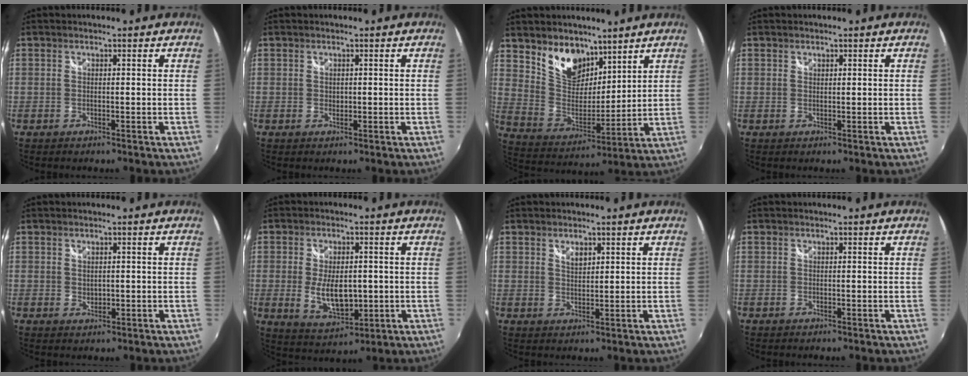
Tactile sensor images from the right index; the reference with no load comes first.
{"total": 0.6, "force": [0.2, 0.6, 0.2], "torque": [0.000, 0.000, 0.002]}
{"total": 12.0, "force": [8.3, 6.9, 5.1], "torque": [-0.100, 0.003, 0.165]}
{"total": 0.6, "force": [0.4, 0.4, 0.1], "torque": [-0.001, 0.000, 0.006]}
{"total": 1.2, "force": [0.4, 1.0, 0.6], "torque": [-0.006, 0.000, 0.007]}
{"total": 9.2, "force": [-0.8, 4.8, 7.8], "torque": [-0.150, -0.011, -0.005]}
{"total": 2.3, "force": [1.4, 1.3, 1.4], "torque": [-0.020, 0.000, 0.024]}
{"total": 0.0}